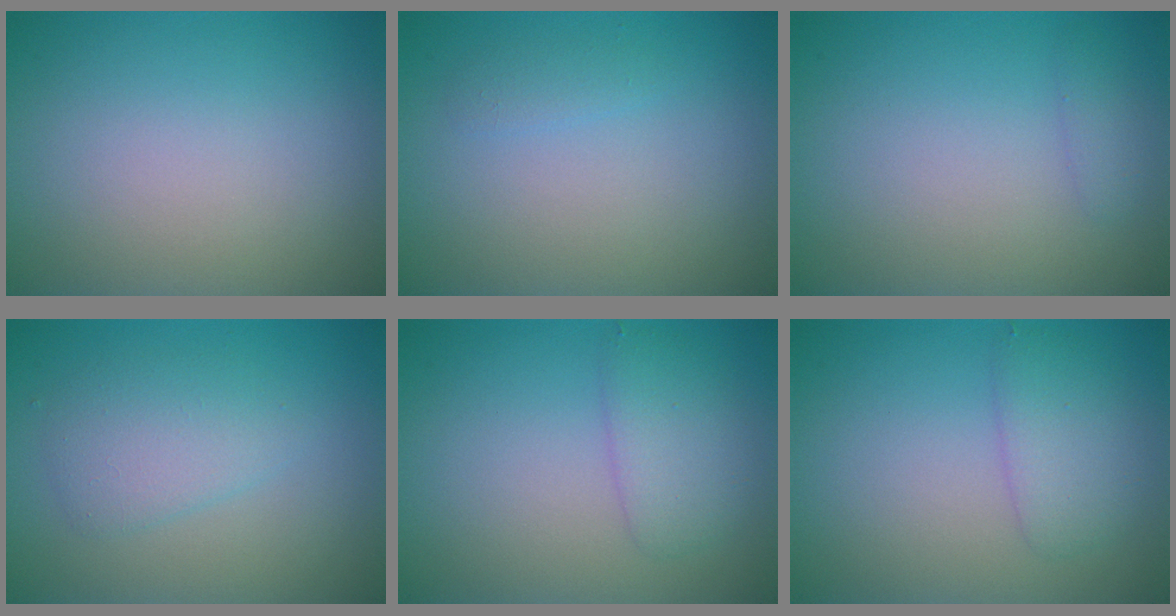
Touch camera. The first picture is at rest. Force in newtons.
{"total": 0.9, "press": 0.9, "slide": 0.0}
{"total": 0.8, "press": 0.8, "slide": 0.0}
{"total": 2.6, "press": 2.6, "slide": 0.1}
{"total": 2.4, "press": 2.4, "slide": 0.1}
{"total": 2.4, "press": 2.4, "slide": 0.1}